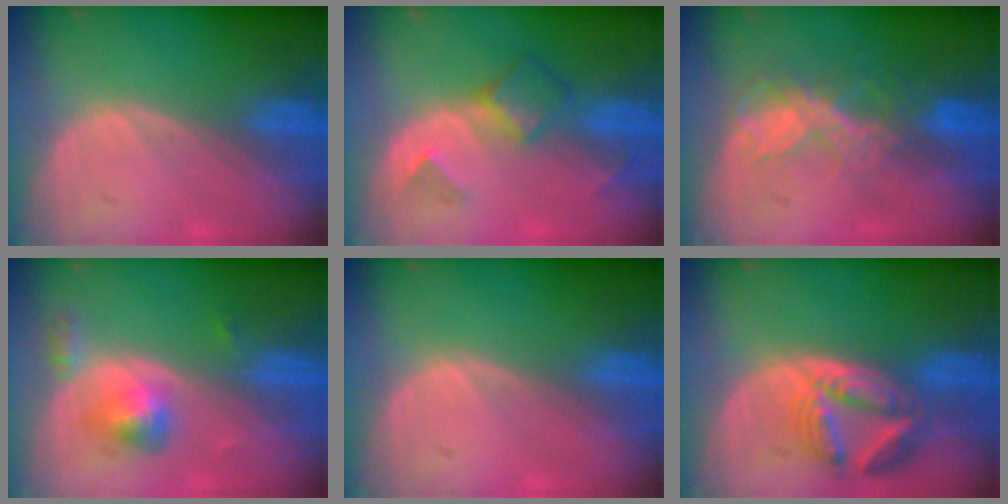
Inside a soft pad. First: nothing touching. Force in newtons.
{"total": 4.9, "press": 4.4, "slide": 2.1}
{"total": 6.8, "press": 5.8, "slide": 3.4}
{"total": 4.0, "press": 4.0, "slide": 0.2}
{"total": 0.0}
{"total": 8.2, "press": 7.3, "slide": 3.8}